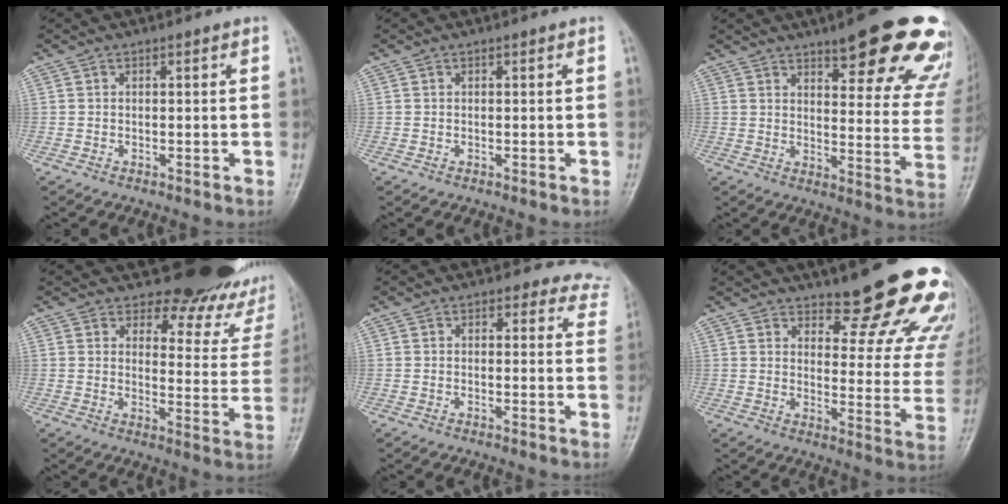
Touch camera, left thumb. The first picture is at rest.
{"total": 0.0}
{"total": 22.7, "force": [15.1, 6.3, 15.8], "torque": [-0.157, -0.069, 0.183]}
{"total": 18.6, "force": [16.6, 7.0, 4.5], "torque": [0.003, -0.139, 0.176]}
{"total": 7.5, "force": [6.2, 4.2, 1.2], "torque": [0.041, -0.017, 0.038]}
{"total": 19.5, "force": [15.8, 5.7, 10.0], "torque": [-0.076, -0.116, 0.187]}